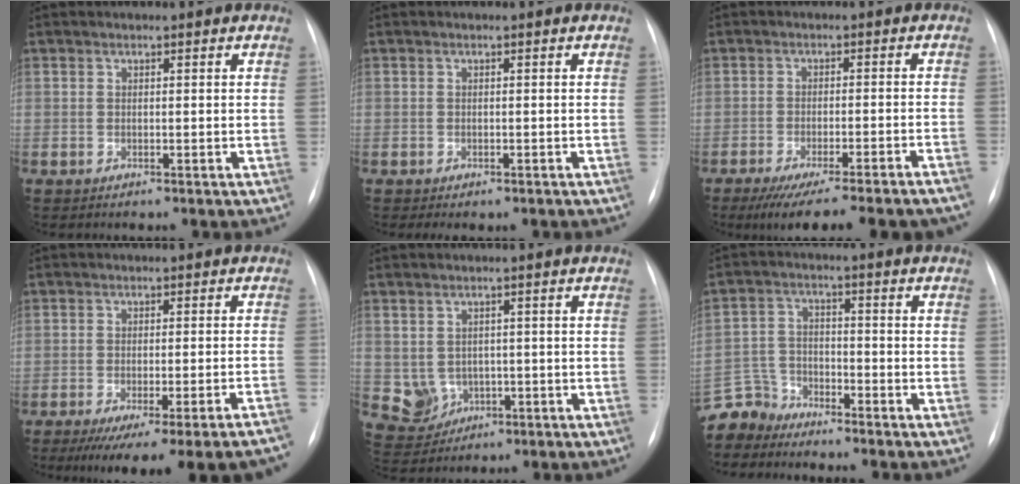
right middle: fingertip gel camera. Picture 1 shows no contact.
{"total": 1.1, "force": [-0.7, 0.6, 0.5], "torque": [-0.012, -0.002, -0.005]}
{"total": 17.1, "force": [-14.6, 1.0, 8.8], "torque": [-0.092, -0.023, -0.194]}
{"total": 18.4, "force": [-15.8, 0.2, 9.5], "torque": [-0.071, -0.022, -0.198]}
{"total": 4.8, "force": [-0.6, 4.5, 1.3], "torque": [-0.024, 0.008, 0.006]}
{"total": 6.3, "force": [-6.0, 1.6, -1.1], "torque": [0.015, 0.003, -0.123]}